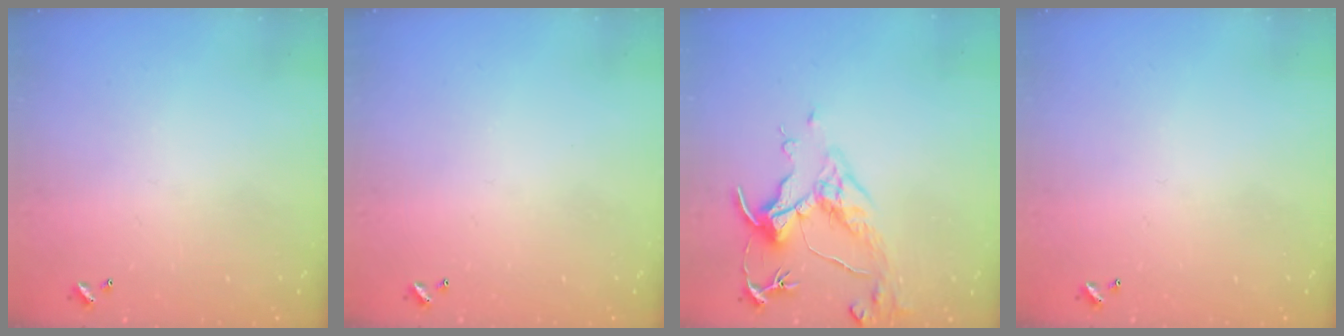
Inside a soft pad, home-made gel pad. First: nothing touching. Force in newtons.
{"total": 0.0}
{"total": 4.6, "press": 4.5, "slide": 1.0}
{"total": 0.0}